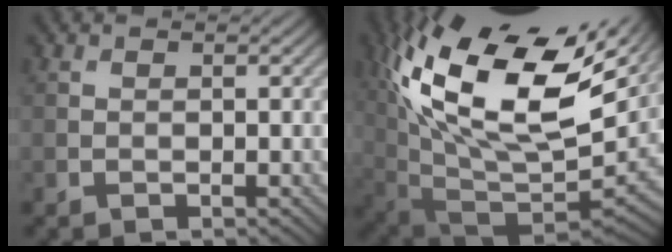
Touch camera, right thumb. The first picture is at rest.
{"total": 19.8, "force": [8.2, 9.7, 15.2], "torque": [-0.300, 0.001, 0.157]}